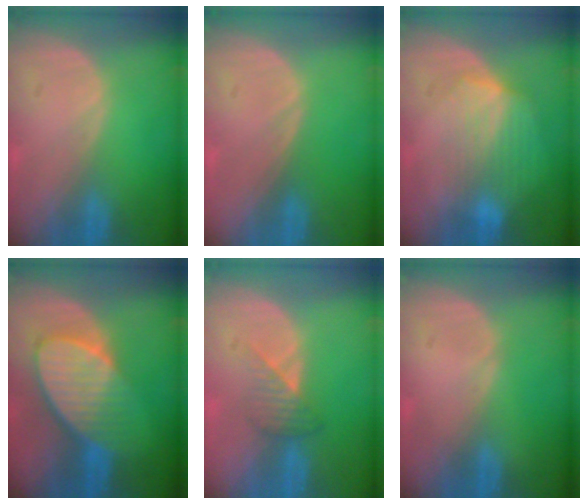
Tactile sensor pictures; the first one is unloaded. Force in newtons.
{"total": 0.0}
{"total": 7.2, "press": 6.5, "slide": 3.0}
{"total": 8.9, "press": 8.0, "slide": 3.9}
{"total": 3.3, "press": 3.1, "slide": 1.2}
{"total": 0.0}